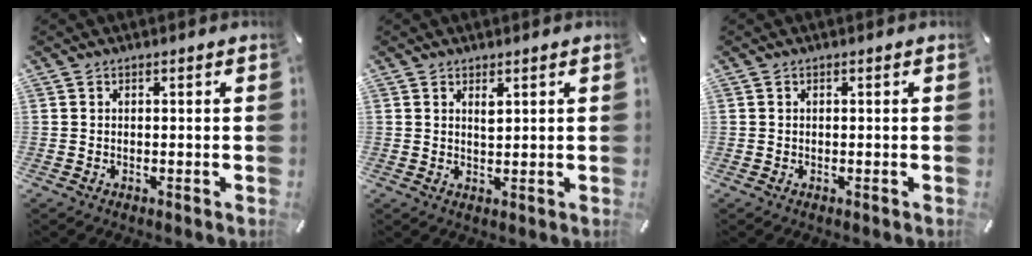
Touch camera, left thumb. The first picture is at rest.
{"total": 1.7, "force": [1.1, 0.7, 1.1], "torque": [-0.017, -0.003, 0.018]}
{"total": 0.0}